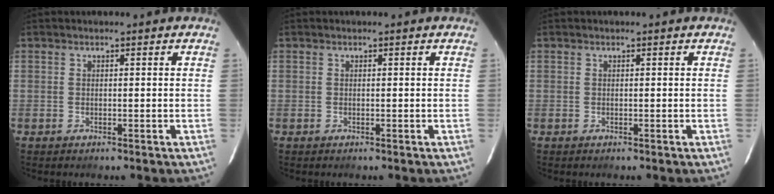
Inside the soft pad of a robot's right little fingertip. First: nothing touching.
{"total": 0.0}
{"total": 0.0}